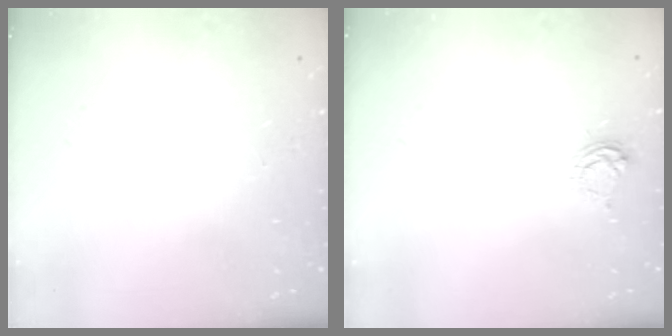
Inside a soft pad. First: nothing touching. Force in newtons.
{"total": 4.0, "press": 4.0, "slide": 0.5}